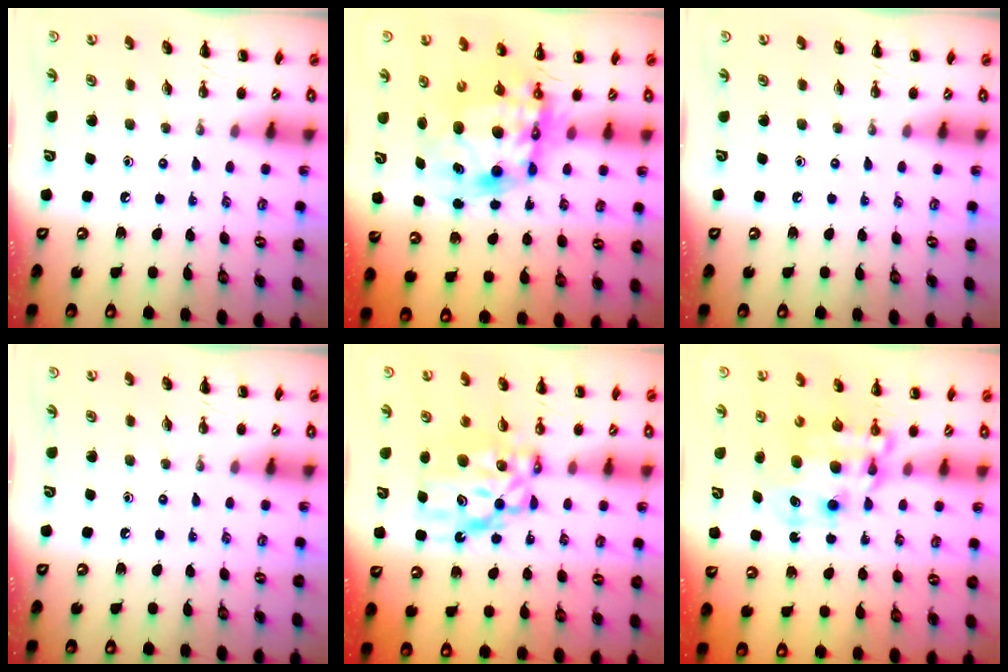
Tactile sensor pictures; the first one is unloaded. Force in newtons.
{"total": 11.7, "press": 11.3, "slide": 2.9}
{"total": 0.0}
{"total": 0.0}
{"total": 9.7, "press": 9.4, "slide": 2.5}
{"total": 9.5, "press": 9.2, "slide": 2.4}